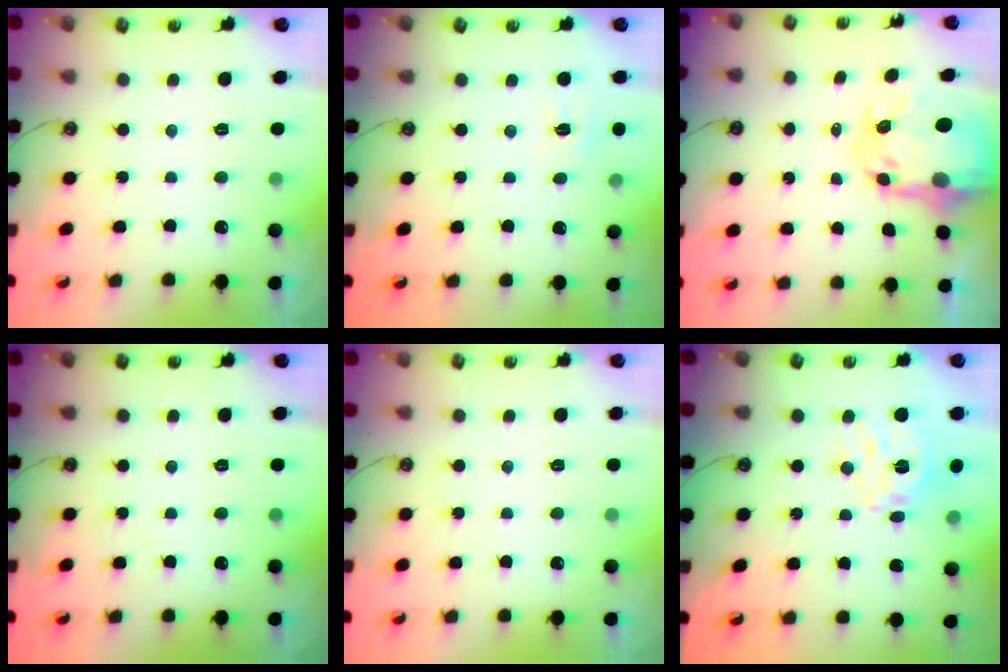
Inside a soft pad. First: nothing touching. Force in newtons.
{"total": 4.9, "press": 4.8, "slide": 0.6}
{"total": 7.6, "press": 7.6, "slide": 0.7}
{"total": 0.0}
{"total": 0.0}
{"total": 13.9, "press": 13.9, "slide": 1.4}